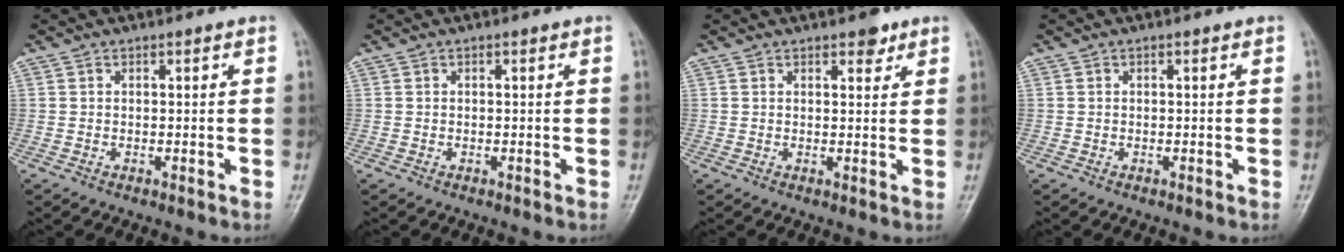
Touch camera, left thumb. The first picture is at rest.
{"total": 0.0}
{"total": 2.8, "force": [1.8, 1.3, 1.6], "torque": [-0.008, -0.008, 0.023]}
{"total": 0.0}